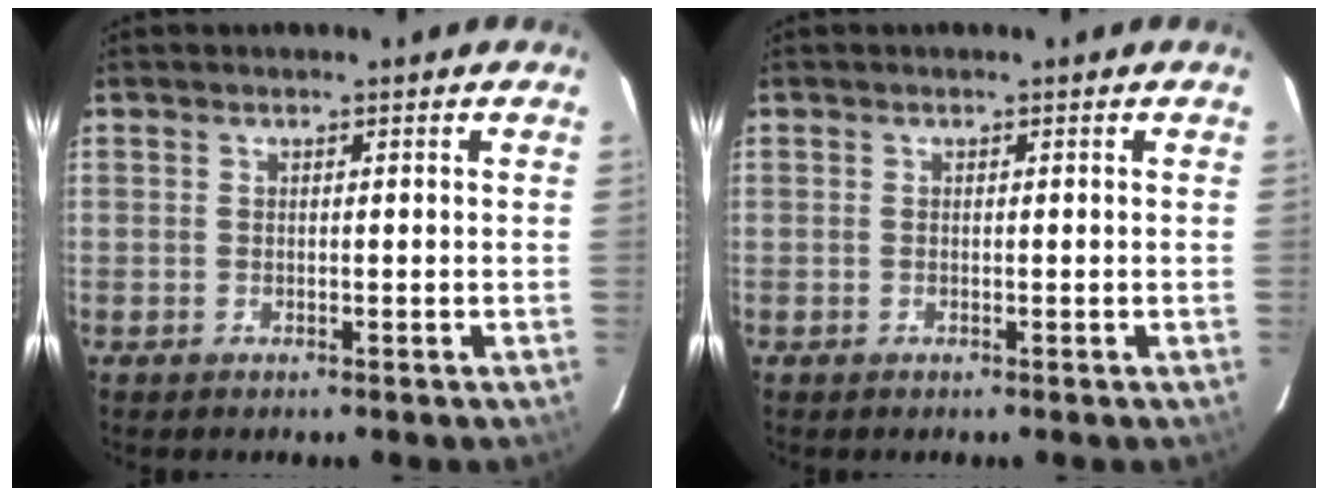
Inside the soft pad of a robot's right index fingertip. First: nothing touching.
{"total": 0.0}